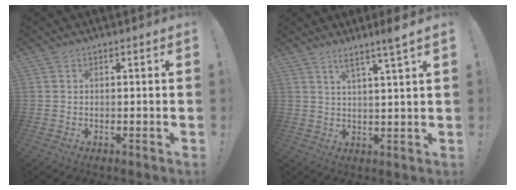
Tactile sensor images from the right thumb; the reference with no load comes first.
{"total": 5.7, "force": [3.9, -1.0, 4.0], "torque": [-0.060, -0.026, 0.058]}